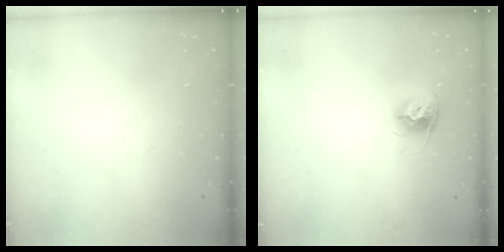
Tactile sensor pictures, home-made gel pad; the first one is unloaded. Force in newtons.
{"total": 9.1, "press": 9.1, "slide": 0.4}